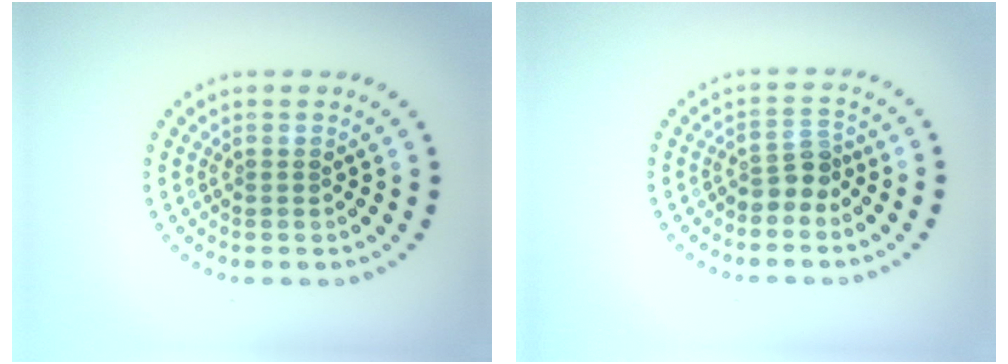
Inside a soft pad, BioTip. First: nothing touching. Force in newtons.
{"total": 2.2, "press": 1.7, "slide": 1.4}